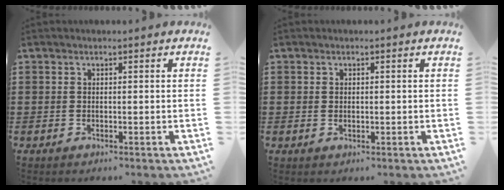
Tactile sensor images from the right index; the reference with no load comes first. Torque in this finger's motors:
{"motor_torque": [-0.70, 1.44, 0.02, 0.00]}